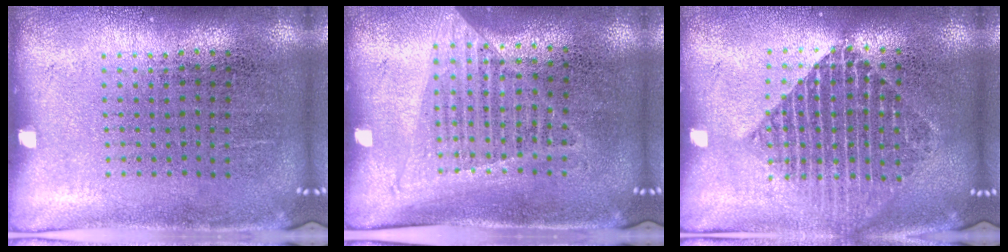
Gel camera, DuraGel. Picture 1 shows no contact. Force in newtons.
{"total": 1.3, "press": 1.2, "slide": 0.6}
{"total": 1.9, "press": 1.5, "slide": 1.1}